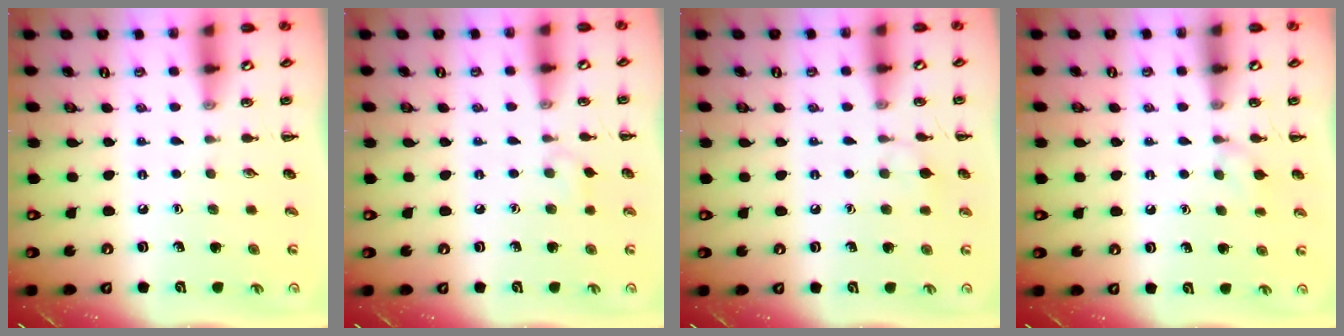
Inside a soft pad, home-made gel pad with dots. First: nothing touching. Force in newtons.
{"total": 4.3, "press": 4.0, "slide": 1.7}
{"total": 5.9, "press": 5.7, "slide": 1.8}
{"total": 5.4, "press": 5.1, "slide": 2.0}